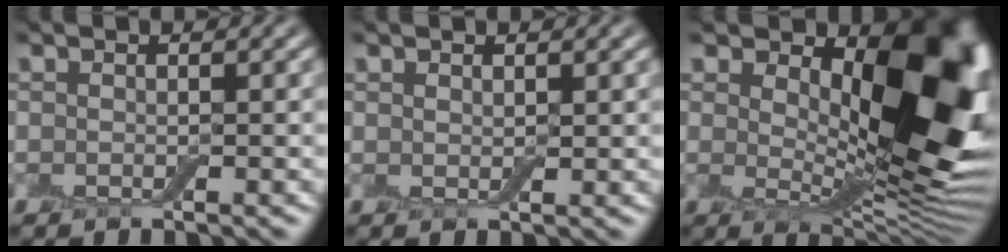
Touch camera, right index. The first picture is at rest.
{"total": 0.5, "force": [0.5, 0.2, 0.1], "torque": [-0.003, -0.001, 0.012]}
{"total": 12.0, "force": [3.3, 6.2, 9.7], "torque": [-0.119, -0.011, 0.063]}